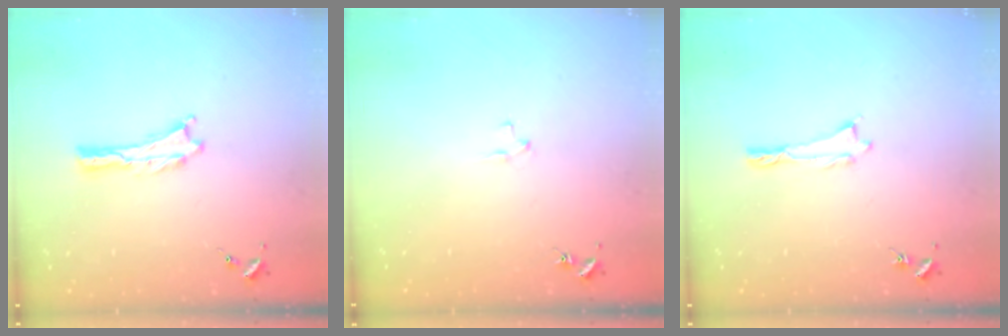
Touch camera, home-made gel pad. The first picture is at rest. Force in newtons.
{"total": 1.9, "press": 1.9, "slide": 0.2}
{"total": 0.0}